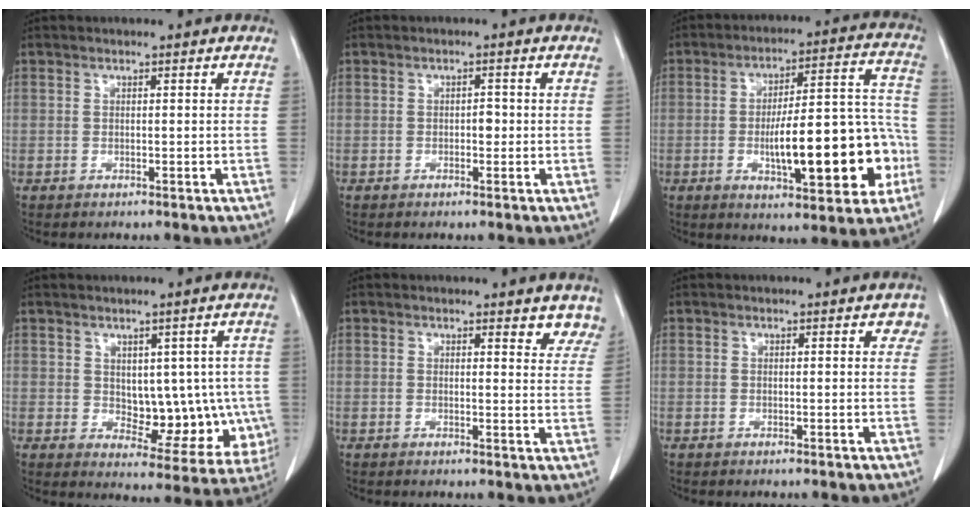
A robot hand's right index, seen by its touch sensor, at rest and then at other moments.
{"total": 1.2, "force": [-0.1, 0.7, 1.0], "torque": [-0.006, 0.005, 0.000]}
{"total": 18.1, "force": [-4.5, 4.9, 16.9], "torque": [-0.231, 0.034, -0.053]}
{"total": 10.6, "force": [0.1, 6.2, 8.6], "torque": [-0.088, 0.010, 0.027]}
{"total": 4.9, "force": [4.3, 1.5, 1.7], "torque": [-0.001, -0.015, 0.032]}
{"total": 1.8, "force": [0.8, 0.7, 1.5], "torque": [-0.007, 0.004, 0.003]}